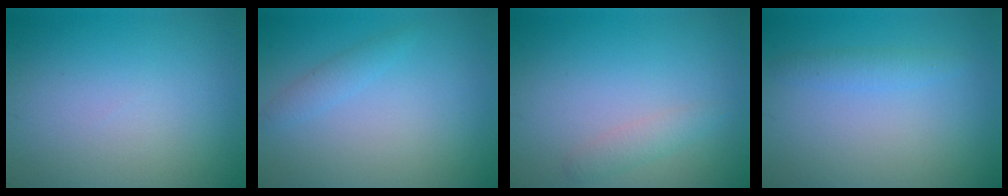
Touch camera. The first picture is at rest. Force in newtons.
{"total": 1.3, "press": 1.3, "slide": 0.0}
{"total": 1.5, "press": 1.5, "slide": 0.0}
{"total": 1.5, "press": 1.5, "slide": 0.1}